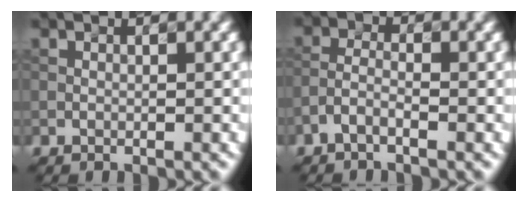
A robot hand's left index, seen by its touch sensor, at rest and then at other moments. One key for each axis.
{"total": 2.0, "fx": -1.4, "fy": 0.8, "fz": 1.2, "tx": -0.034, "ty": 0.007, "tz": -0.034}